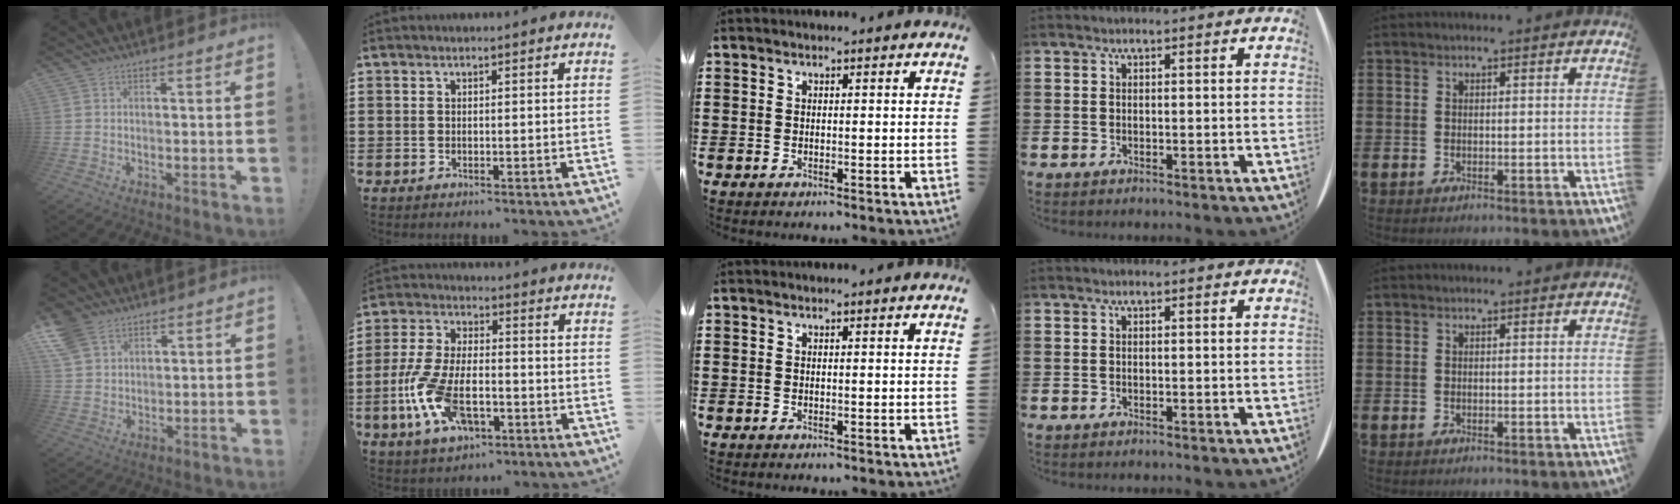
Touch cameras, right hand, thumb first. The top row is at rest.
{"thumb": {"total": 8.1, "force": [5.4, 5.2, 3.1], "torque": [-0.064, -0.019, 0.112]}, "index": {"total": 10.9, "force": [-3.9, 5.2, 8.8], "torque": [-0.214, -0.007, -0.076]}}